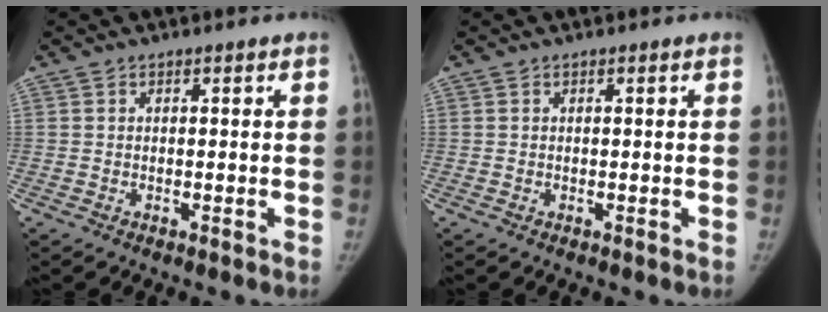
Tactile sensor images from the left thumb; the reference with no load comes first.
{"total": 0.0}